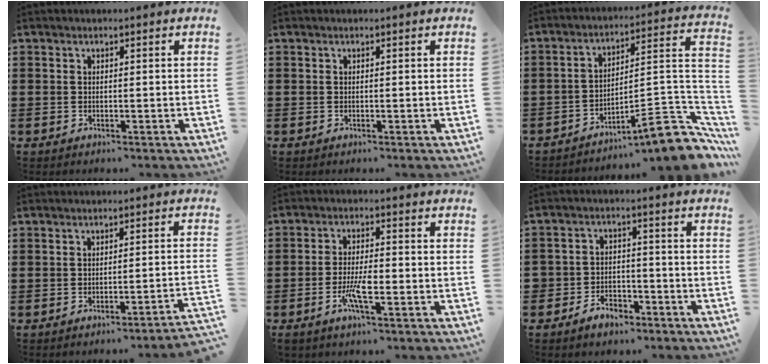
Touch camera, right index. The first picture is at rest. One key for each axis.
{"total": 0.0}
{"total": 10.1, "fx": -7.3, "fy": 2.5, "fz": 6.6, "tx": -0.078, "ty": 0.010, "tz": -0.137}
{"total": 2.3, "fx": -2.0, "fy": -0.5, "fz": 1.1, "tx": -0.020, "ty": -0.004, "tz": -0.041}
{"total": 5.1, "fx": -2.1, "fy": 1.0, "fz": 4.6, "tx": -0.103, "ty": -0.008, "tz": -0.044}
{"total": 3.7, "fx": -3.1, "fy": 1.9, "fz": 0.6, "tx": -0.016, "ty": 0.012, "tz": -0.062}